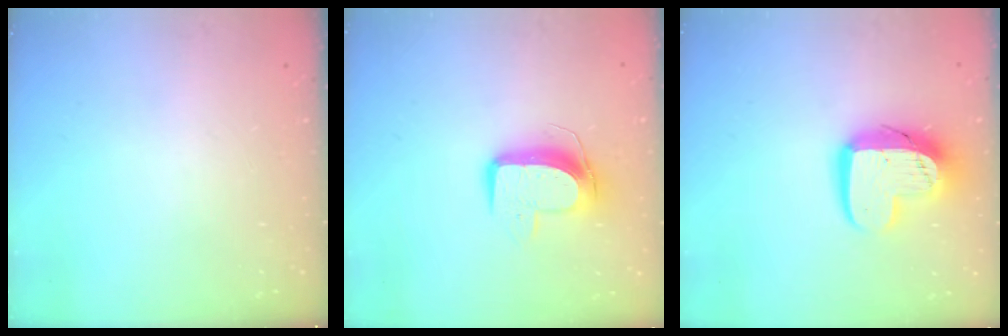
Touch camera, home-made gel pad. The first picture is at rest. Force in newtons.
{"total": 10.2, "press": 10.2, "slide": 0.2}
{"total": 14.4, "press": 14.3, "slide": 1.4}